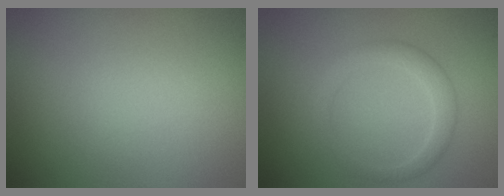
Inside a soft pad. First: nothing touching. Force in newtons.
{"total": 2.3, "press": 2.3, "slide": 0.1}